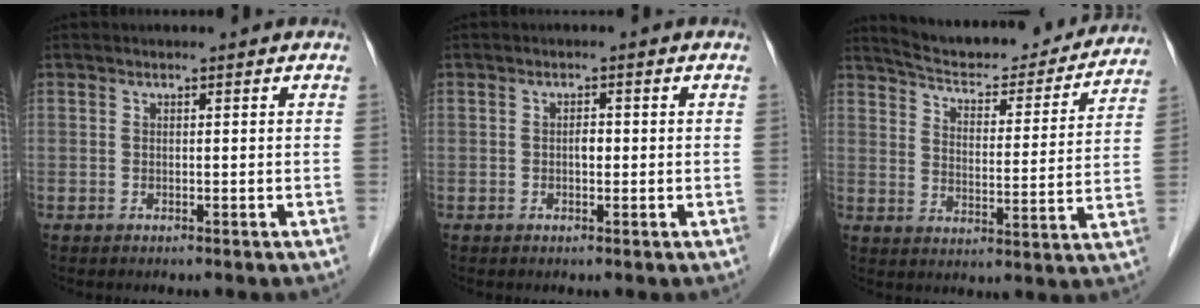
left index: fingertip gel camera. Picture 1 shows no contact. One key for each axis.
{"total": 1.3, "fx": -0.2, "fy": 0.7, "fz": 1.1, "tx": -0.016, "ty": 0.003, "tz": -0.004}
{"total": 20.9, "fx": 19.5, "fy": 4.0, "fz": 6.4, "tx": -0.088, "ty": -0.018, "tz": 0.257}